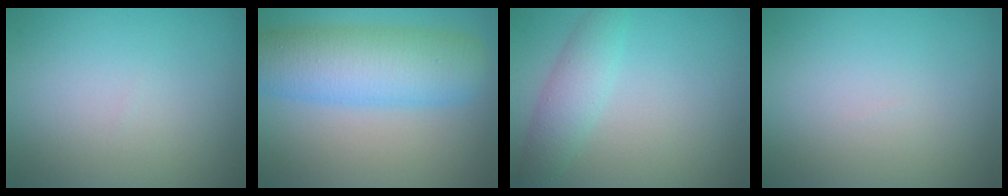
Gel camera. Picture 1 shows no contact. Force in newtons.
{"total": 8.0, "press": 8.0, "slide": 0.1}
{"total": 2.9, "press": 2.9, "slide": 0.2}
{"total": 0.0}